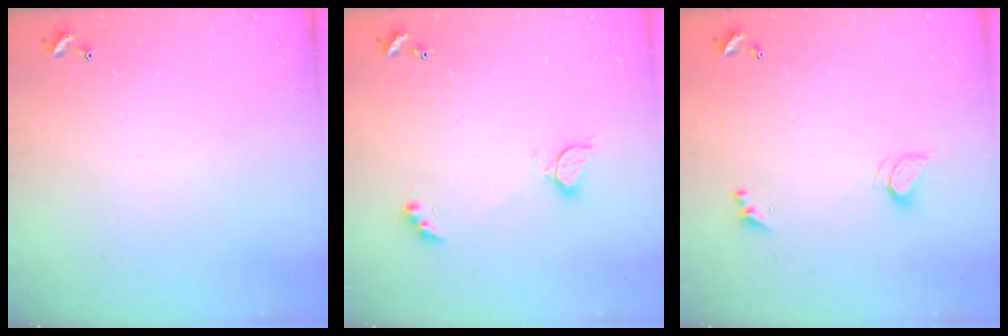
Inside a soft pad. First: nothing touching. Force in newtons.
{"total": 2.5, "press": 2.5, "slide": 0.6}
{"total": 2.2, "press": 2.2, "slide": 0.3}